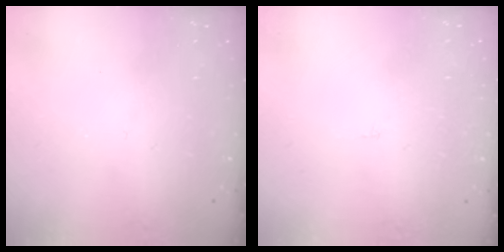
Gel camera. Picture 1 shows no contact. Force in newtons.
{"total": 1.6, "press": 1.6, "slide": 0.1}